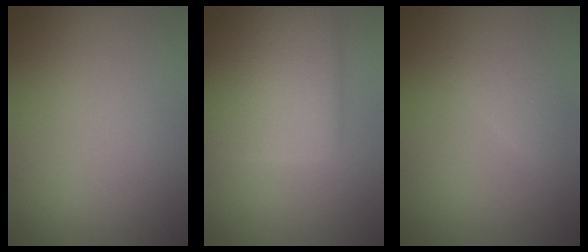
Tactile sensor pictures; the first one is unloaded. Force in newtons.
{"total": 6.6, "press": 6.6, "slide": 0.3}
{"total": 1.4, "press": 1.4, "slide": 0.0}